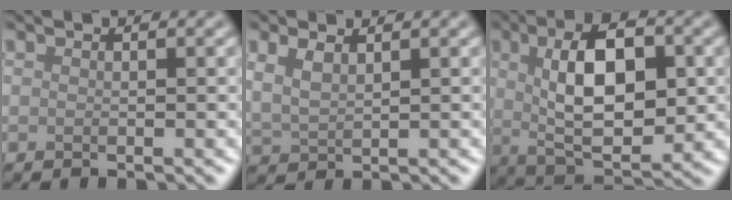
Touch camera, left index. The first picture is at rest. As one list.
[{"total": 2.1, "force": [1.3, 0.9, 1.4], "torque": [-0.038, 0.000, 0.030]}, {"total": 9.4, "force": [1.3, 4.2, 8.3], "torque": [-0.135, 0.006, 0.017]}]